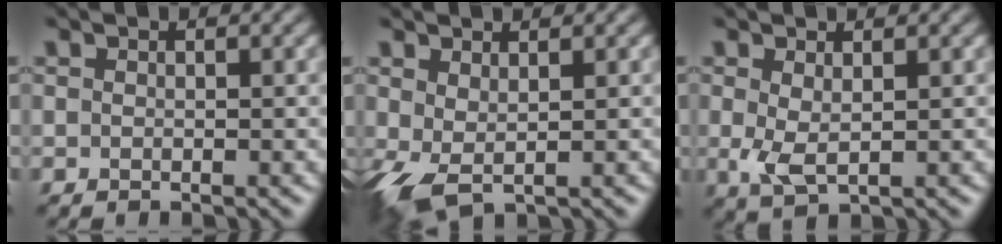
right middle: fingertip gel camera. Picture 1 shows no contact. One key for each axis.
{"total": 3.4, "fx": 0.1, "fy": 1.7, "fz": 2.9, "tx": -0.078, "ty": -0.004, "tz": 0.003}
{"total": 2.5, "fx": 0.3, "fy": 1.2, "fz": 2.1, "tx": -0.050, "ty": -0.003, "tz": 0.007}